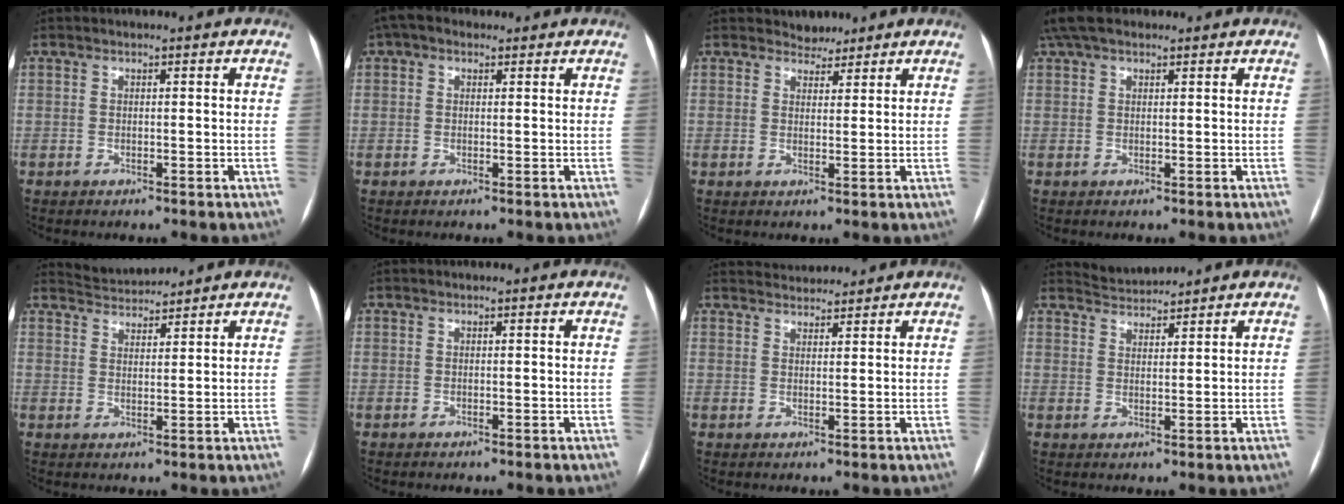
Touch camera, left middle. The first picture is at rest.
{"total": 3.5, "force": [2.1, 2.2, 1.7], "torque": [-0.039, 0.034, 0.036]}
{"total": 2.6, "force": [2.3, 1.2, -0.1], "torque": [0.004, 0.002, 0.035]}
{"total": 5.9, "force": [4.6, 2.4, 2.9], "torque": [-0.060, 0.041, 0.087]}
{"total": 4.1, "force": [4.1, 0.0, -0.5], "torque": [-0.003, 0.016, 0.075]}
{"total": 0.0}
{"total": 4.7, "force": [4.6, 0.5, 0.2], "torque": [-0.010, 0.027, 0.072]}
{"total": 3.4, "force": [3.3, -0.1, -0.7], "torque": [0.003, 0.012, 0.066]}